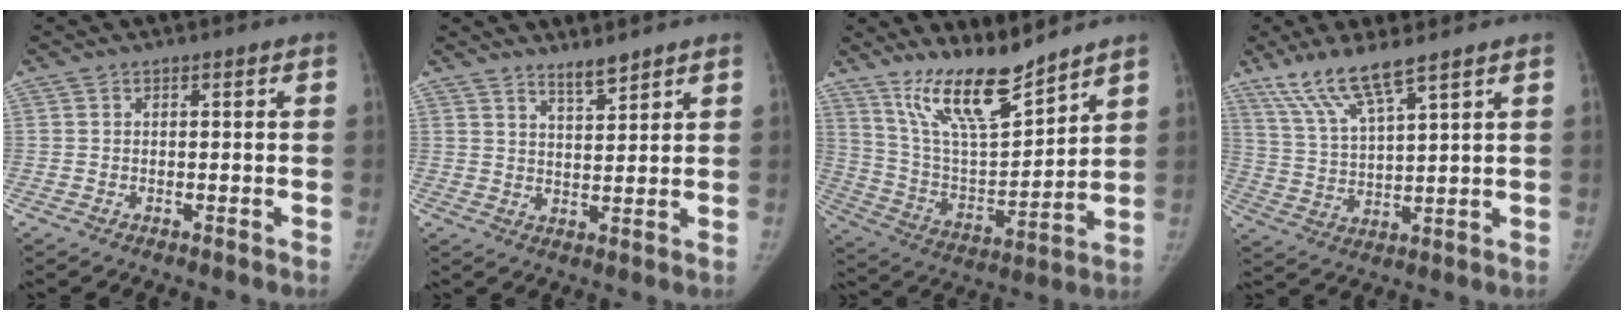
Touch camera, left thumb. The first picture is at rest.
{"total": 3.6, "force": [3.3, 0.5, 1.4], "torque": [-0.014, -0.029, 0.059]}
{"total": 15.2, "force": [12.3, 3.3, 8.3], "torque": [-0.121, -0.078, 0.235]}
{"total": 9.7, "force": [7.1, 1.3, 6.4], "torque": [-0.130, -0.031, 0.152]}